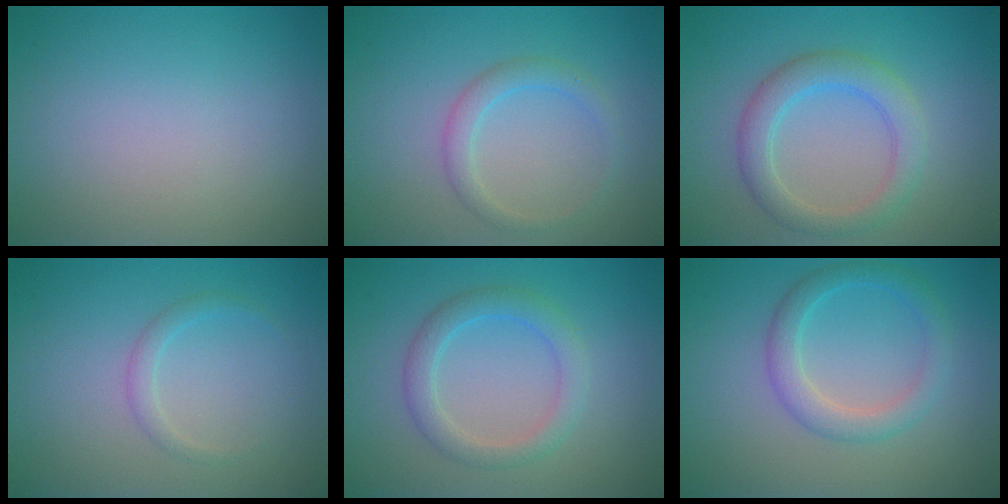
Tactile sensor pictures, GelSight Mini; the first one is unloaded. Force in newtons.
{"total": 2.0, "press": 2.0, "slide": 0.0}
{"total": 3.7, "press": 3.7, "slide": 0.2}
{"total": 1.2, "press": 1.2, "slide": 0.1}
{"total": 2.9, "press": 2.9, "slide": 0.2}
{"total": 3.0, "press": 3.0, "slide": 0.1}